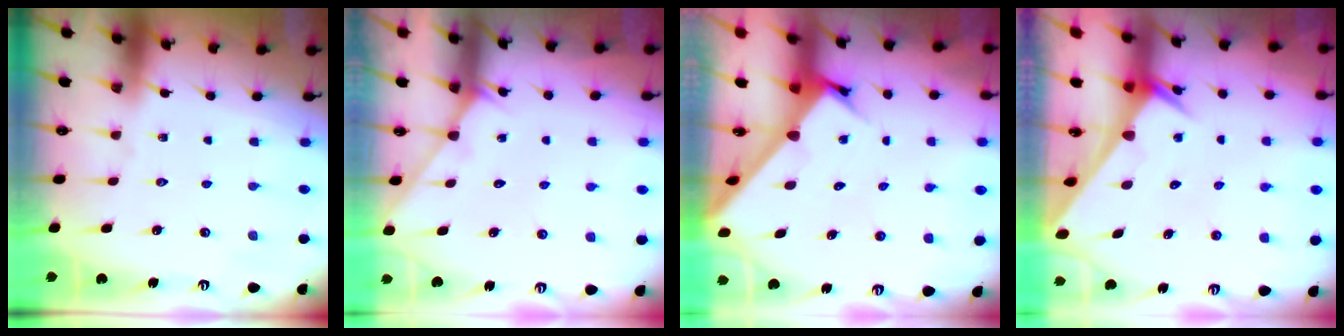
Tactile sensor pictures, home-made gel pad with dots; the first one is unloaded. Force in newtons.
{"total": 2.7, "press": 2.7, "slide": 0.2}
{"total": 4.1, "press": 4.1, "slide": 0.3}
{"total": 2.4, "press": 2.4, "slide": 0.1}